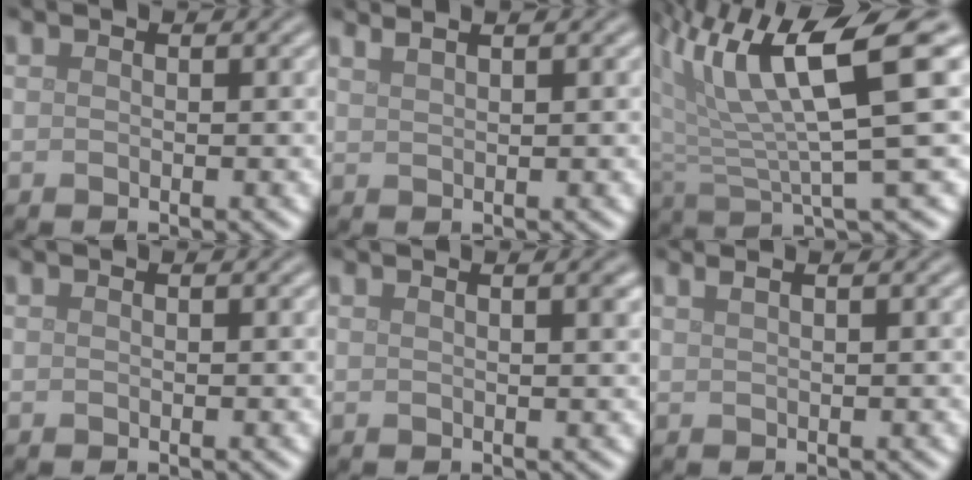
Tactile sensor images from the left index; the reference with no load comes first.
{"total": 2.9, "force": [2.2, 1.1, 1.6], "torque": [-0.005, 0.013, 0.008]}
{"total": 10.1, "force": [4.5, 2.3, 8.7], "torque": [-0.153, 0.008, 0.083]}
{"total": 0.0}
{"total": 3.9, "force": [1.8, 1.7, 3.0], "torque": [-0.006, 0.017, -0.010]}
{"total": 2.8, "force": [1.8, 1.3, 1.7], "torque": [-0.003, 0.014, -0.004]}